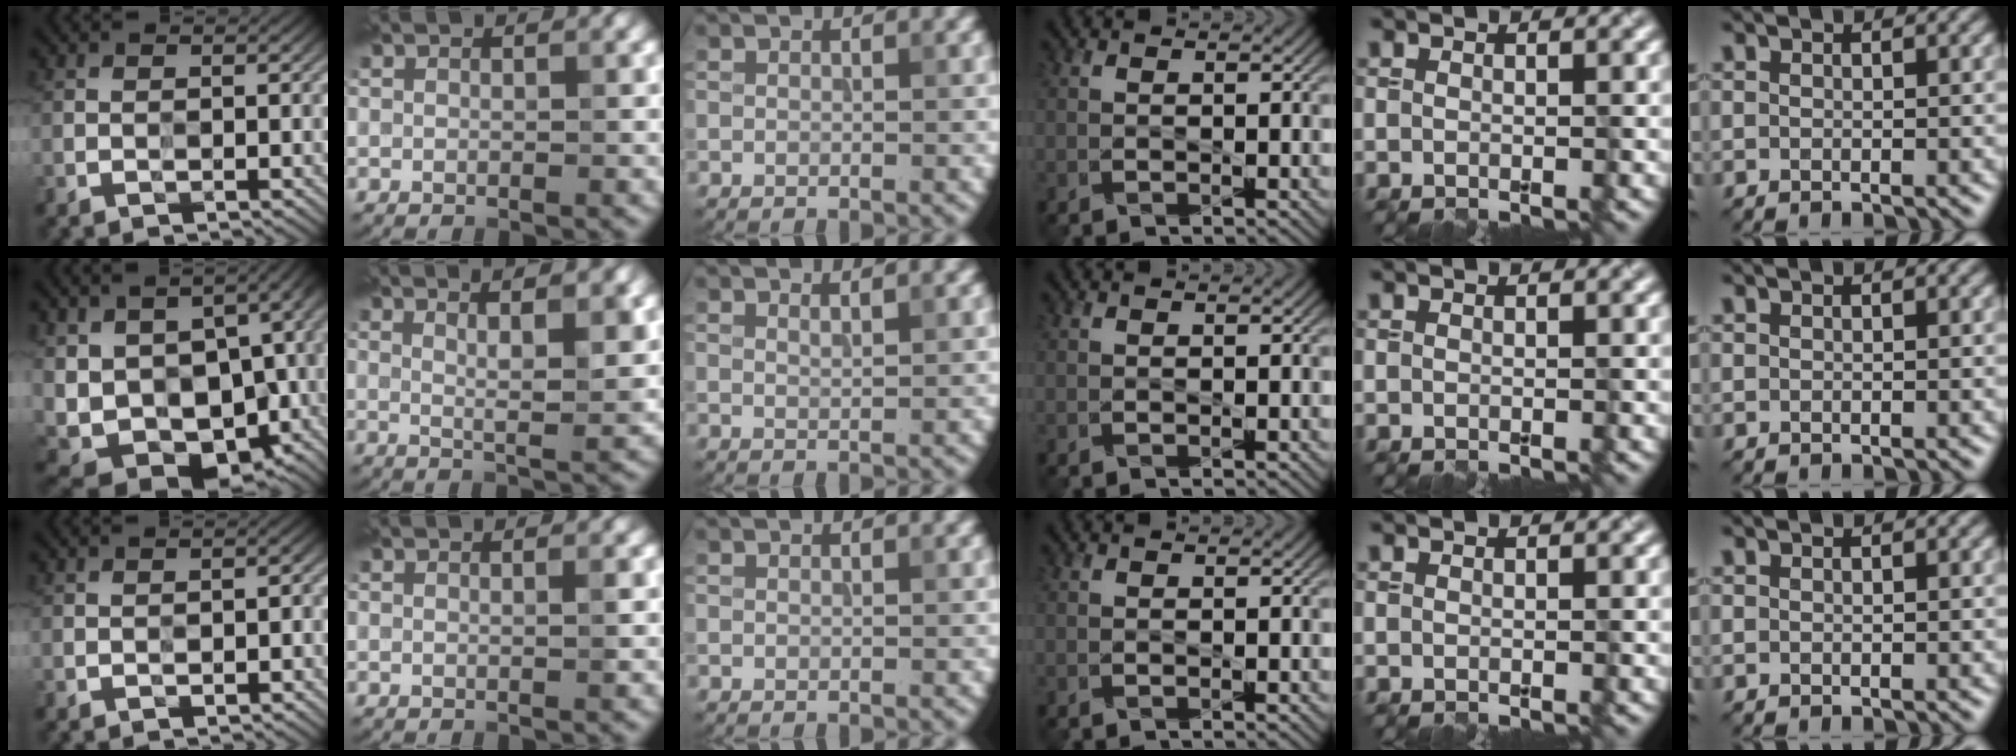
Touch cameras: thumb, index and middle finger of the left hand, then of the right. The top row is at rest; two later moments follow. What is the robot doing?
{"motion": "wipe", "object": "paper plate"}